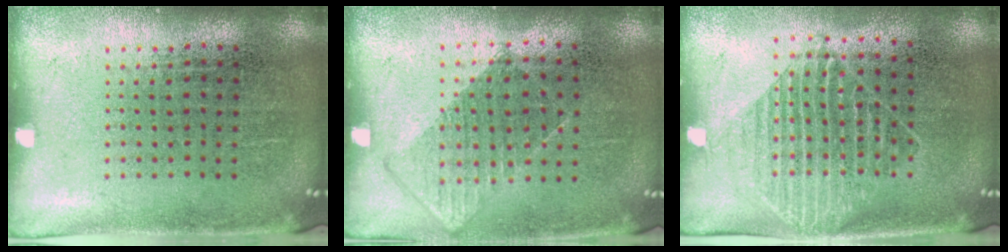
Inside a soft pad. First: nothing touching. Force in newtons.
{"total": 0.8, "press": 0.7, "slide": 0.4}
{"total": 1.5, "press": 1.3, "slide": 0.8}